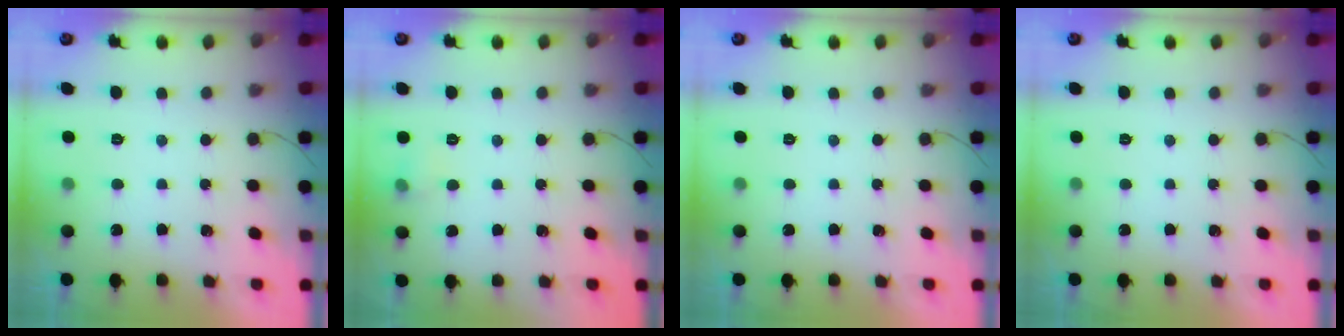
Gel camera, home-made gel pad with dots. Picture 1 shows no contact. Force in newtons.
{"total": 4.5, "press": 4.3, "slide": 1.3}
{"total": 0.0}
{"total": 0.0}